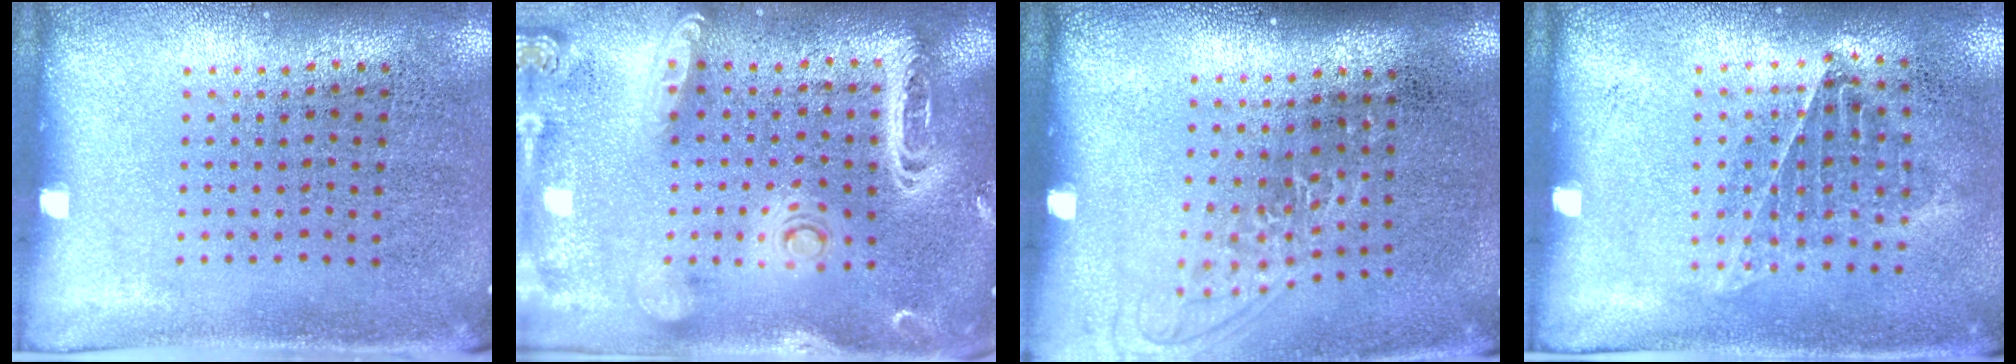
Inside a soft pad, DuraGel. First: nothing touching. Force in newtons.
{"total": 2.9, "press": 2.5, "slide": 1.6}
{"total": 1.3, "press": 1.0, "slide": 0.7}
{"total": 0.9, "press": 0.9, "slide": 0.3}